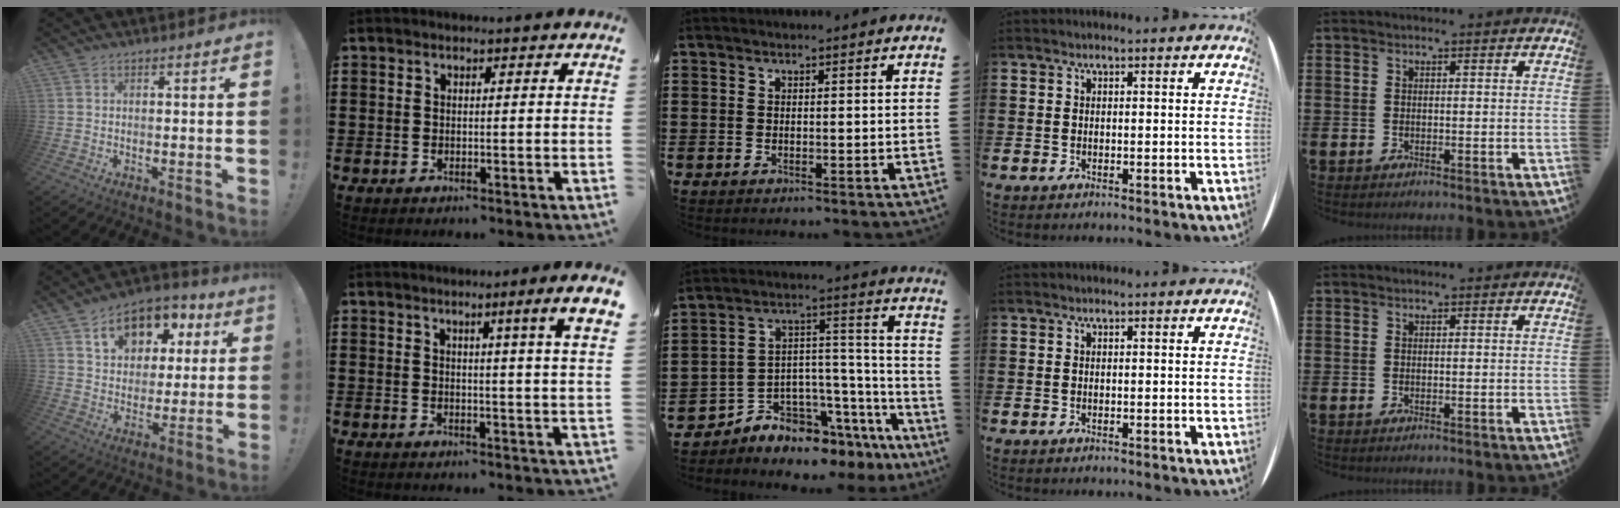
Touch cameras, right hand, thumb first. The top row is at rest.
{"thumb": {"total": 13.6, "force": [6.1, 10.0, 6.8], "torque": [-0.093, -0.026, 0.114]}, "index": {"total": 4.6, "force": [2.3, -1.1, 3.8], "torque": [-0.061, -0.013, 0.031]}, "middle": {"total": 5.2, "force": [-4.8, 2.1, -0.4], "torque": [0.001, -0.008, -0.091]}}